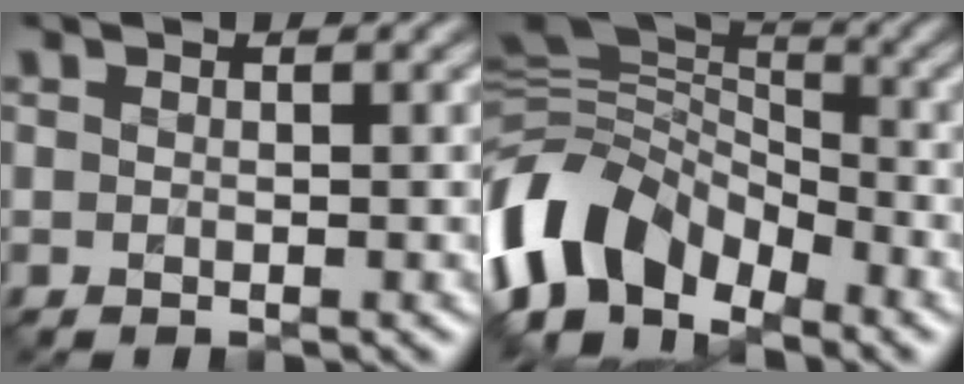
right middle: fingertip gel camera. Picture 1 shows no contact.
{"total": 10.9, "force": [-5.6, 6.6, 6.7], "torque": [-0.126, 0.000, -0.116]}